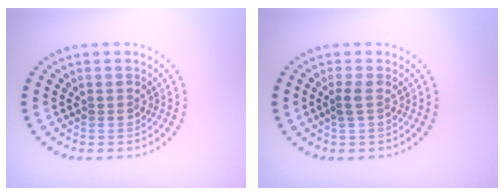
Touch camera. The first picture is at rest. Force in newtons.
{"total": 1.0, "press": 0.9, "slide": 0.6}